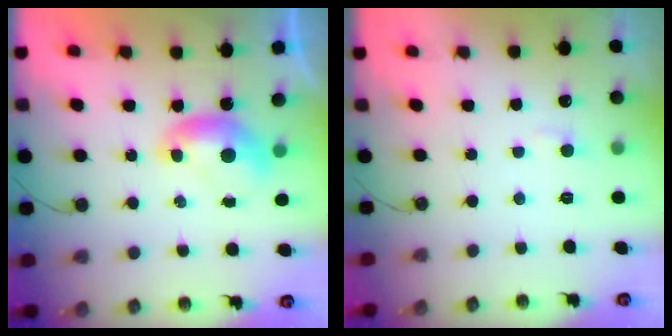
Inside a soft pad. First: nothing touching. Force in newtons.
{"total": 2.7, "press": 2.7, "slide": 0.4}